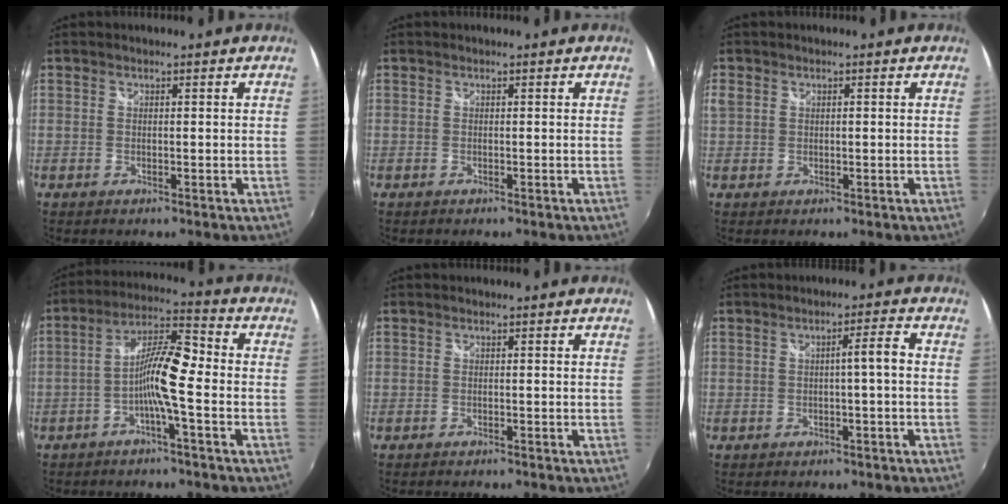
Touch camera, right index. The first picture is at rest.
{"total": 0.0}
{"total": 2.6, "force": [0.1, 2.1, 1.4], "torque": [-0.033, 0.000, 0.001]}
{"total": 8.4, "force": [-2.7, 0.9, 7.9], "torque": [-0.163, 0.018, -0.053]}
{"total": 1.1, "force": [-1.1, 0.2, 0.2], "torque": [-0.009, -0.009, -0.020]}
{"total": 3.0, "force": [-0.7, -0.2, 2.9], "torque": [-0.048, 0.007, -0.008]}